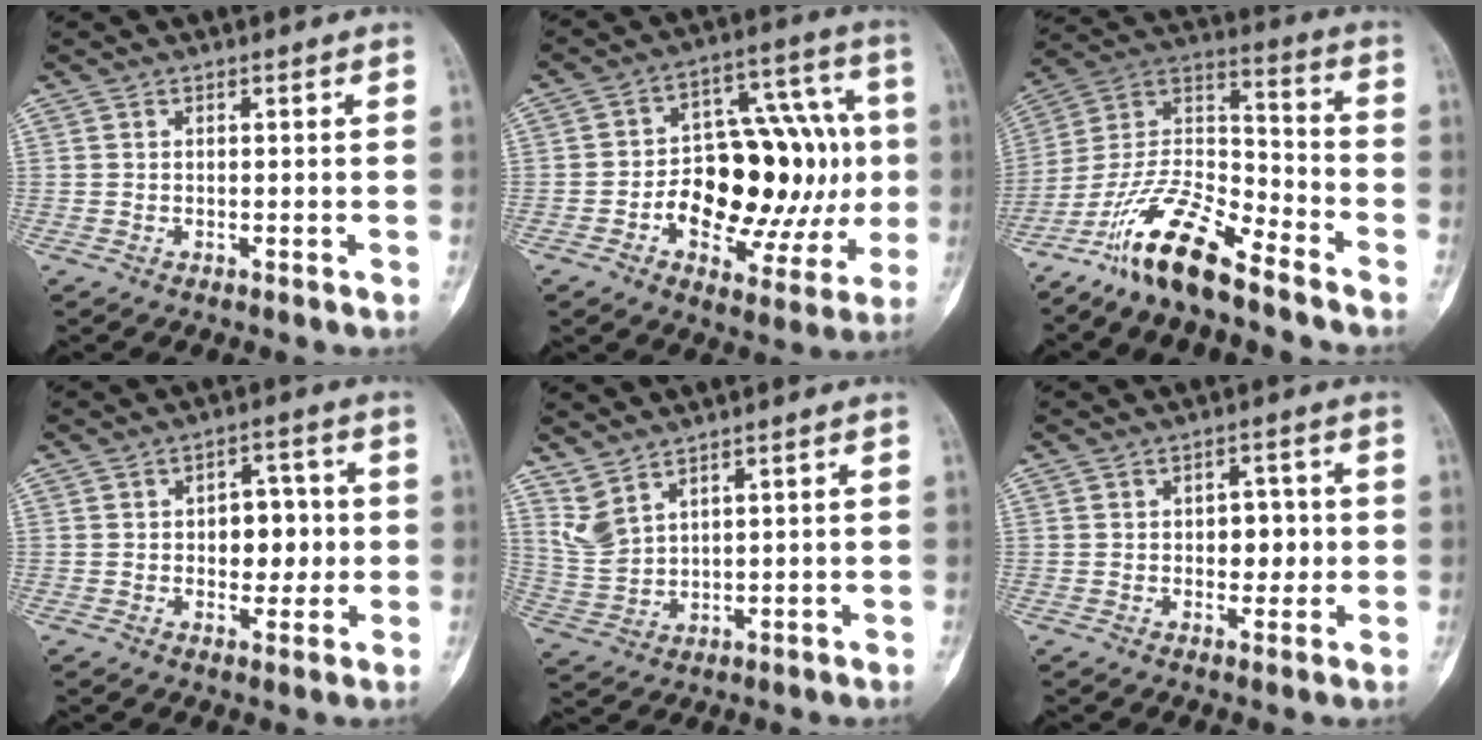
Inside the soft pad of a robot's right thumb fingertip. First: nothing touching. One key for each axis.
{"total": 23.9, "fx": -1.7, "fy": 13.3, "fz": 19.8, "tx": -0.243, "ty": 0.040, "tz": -0.013}
{"total": 16.4, "fx": -12.2, "fy": 4.4, "fz": 10.0, "tx": -0.182, "ty": 0.083, "tz": -0.229}
{"total": 7.8, "fx": 0.2, "fy": 5.0, "fz": 5.9, "tx": -0.046, "ty": 0.009, "tz": 0.004}
{"total": 5.6, "fx": 4.2, "fy": 2.0, "fz": 3.0, "tx": -0.064, "ty": -0.025, "tz": 0.103}
{"total": 5.3, "fx": 0.1, "fy": 3.5, "fz": 4.0, "tx": -0.027, "ty": 0.003, "tz": 0.002}